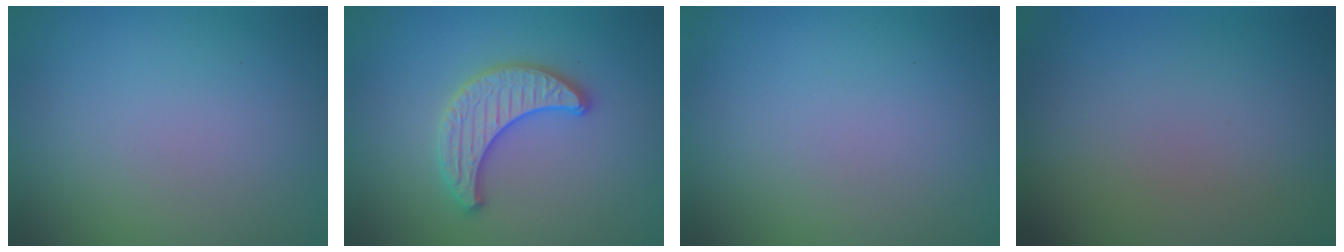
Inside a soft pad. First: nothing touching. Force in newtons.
{"total": 3.4, "press": 3.4, "slide": 0.2}
{"total": 0.0}
{"total": 0.0}